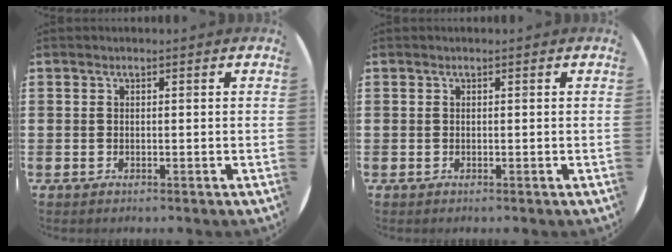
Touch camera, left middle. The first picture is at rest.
{"total": 0.0}